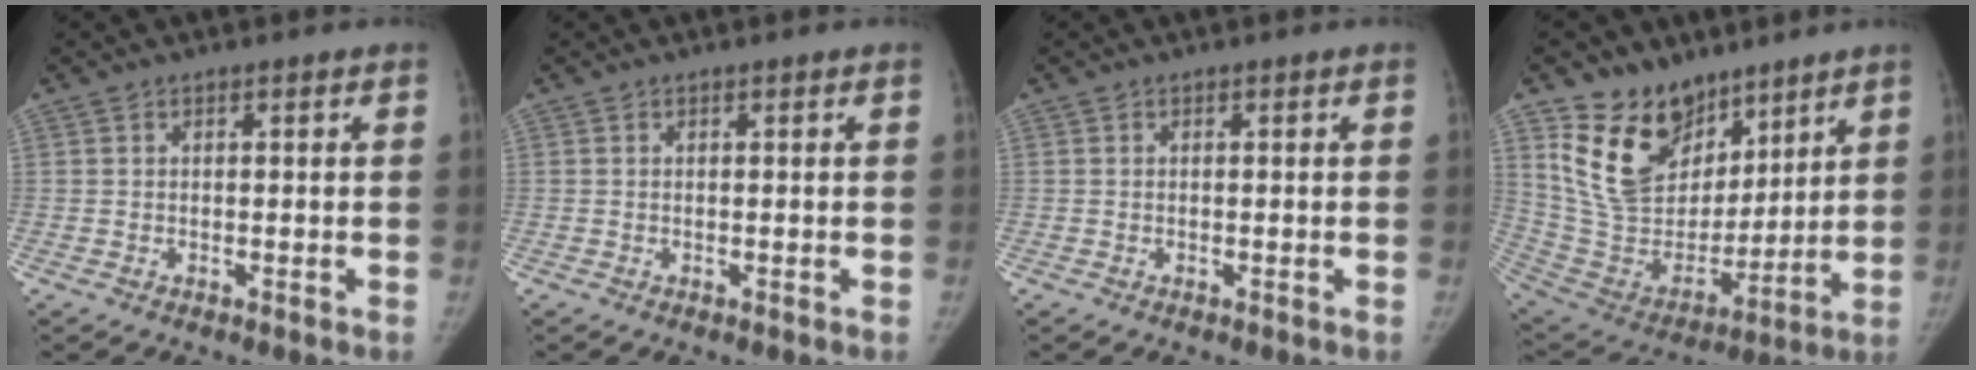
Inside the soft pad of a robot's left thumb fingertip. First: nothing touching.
{"total": 0.0}
{"total": 0.0}
{"total": 18.9, "force": [11.9, 12.3, 8.0], "torque": [-0.096, -0.071, 0.235]}